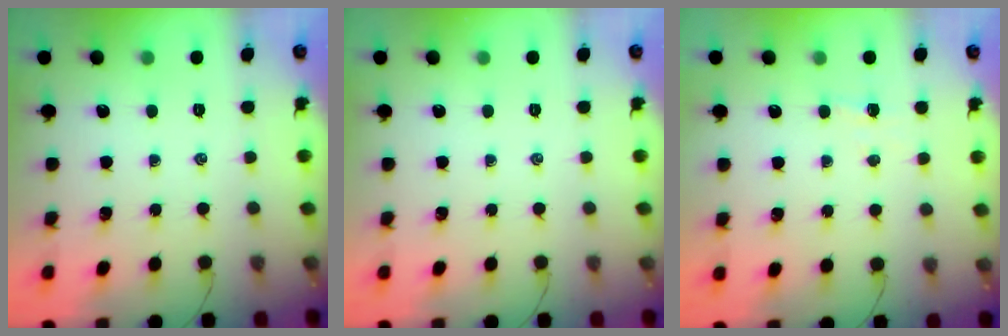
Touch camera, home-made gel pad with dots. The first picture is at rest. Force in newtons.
{"total": 0.0}
{"total": 3.0, "press": 2.9, "slide": 0.7}